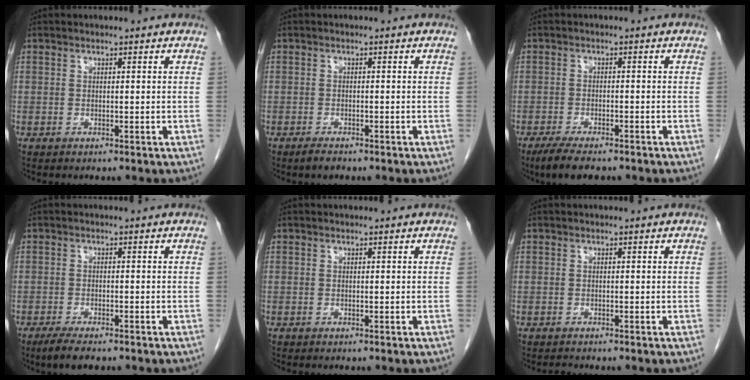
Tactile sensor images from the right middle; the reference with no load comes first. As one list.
[{"total": 1.8, "force": [-1.4, 0.5, 0.9], "torque": [-0.022, -0.003, -0.021]}, {"total": 6.2, "force": [-4.9, 1.6, 3.5], "torque": [-0.059, -0.011, -0.077]}, {"total": 4.1, "force": [-3.1, 1.0, 2.5], "torque": [-0.048, -0.008, -0.050]}, {"total": 0.0}, {"total": 0.6, "force": [-0.6, 0.1, 0.0], "torque": [-0.005, -0.004, -0.011]}]